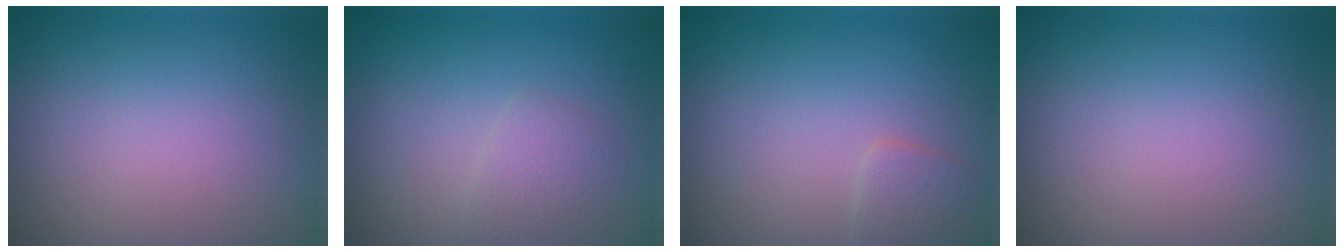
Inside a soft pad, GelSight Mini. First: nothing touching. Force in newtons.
{"total": 1.5, "press": 1.5, "slide": 0.2}
{"total": 1.4, "press": 1.4, "slide": 0.0}
{"total": 0.0}